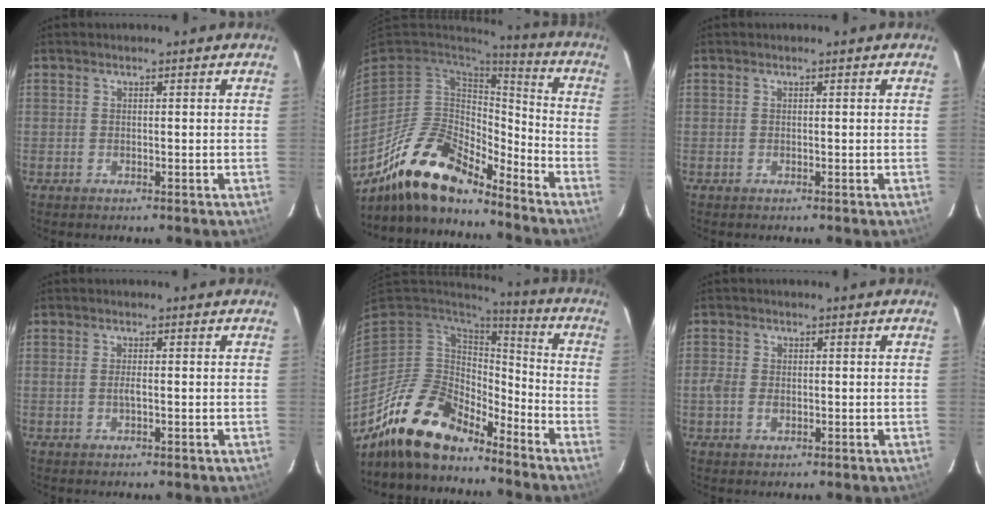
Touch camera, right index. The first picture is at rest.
{"total": 18.3, "force": [-14.4, 6.4, 9.5], "torque": [-0.191, -0.002, -0.265]}
{"total": 0.0}
{"total": 1.3, "force": [-0.2, 0.1, 1.3], "torque": [-0.025, 0.000, -0.005]}
{"total": 15.9, "force": [-13.1, 5.8, 7.0], "torque": [-0.144, -0.005, -0.240]}
{"total": 2.9, "force": [-0.7, 1.9, 2.1], "torque": [-0.045, 0.000, -0.012]}